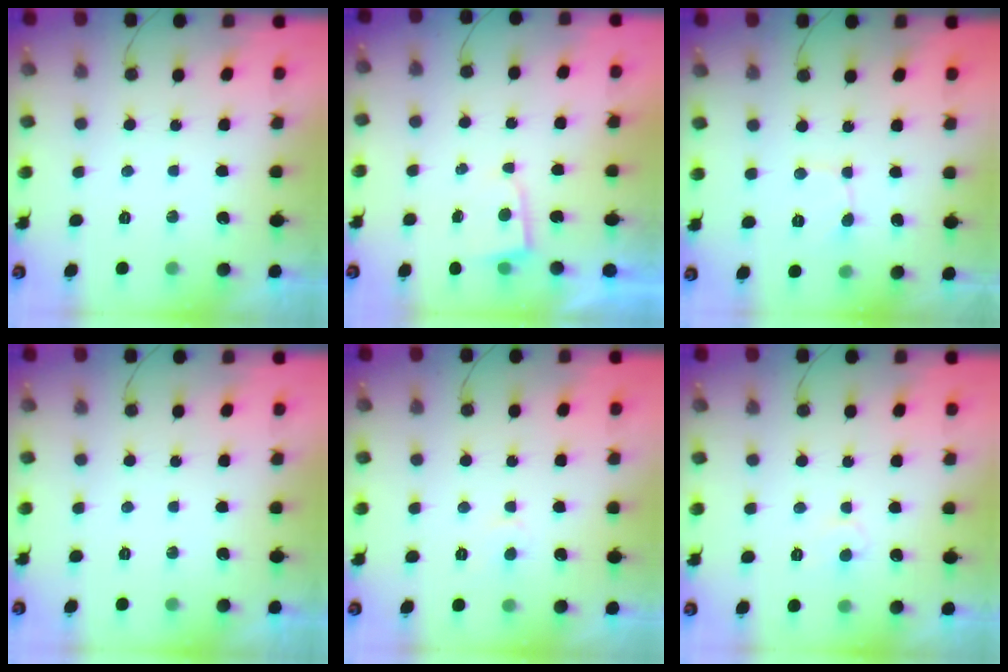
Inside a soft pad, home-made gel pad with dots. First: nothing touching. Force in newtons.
{"total": 2.1, "press": 2.1, "slide": 0.3}
{"total": 2.4, "press": 2.4, "slide": 0.3}
{"total": 0.0}
{"total": 4.0, "press": 3.9, "slide": 0.2}
{"total": 5.6, "press": 5.5, "slide": 0.5}